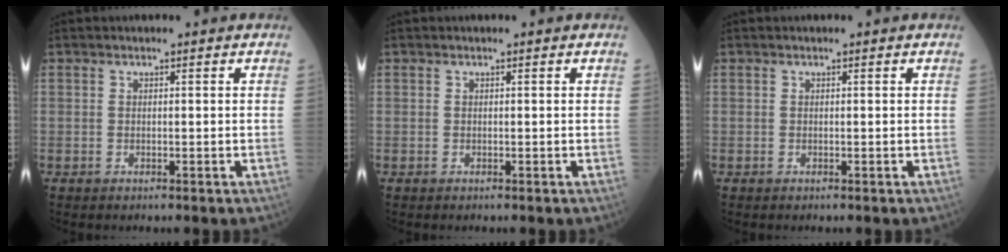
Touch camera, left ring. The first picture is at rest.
{"total": 0.0}
{"total": 0.0}